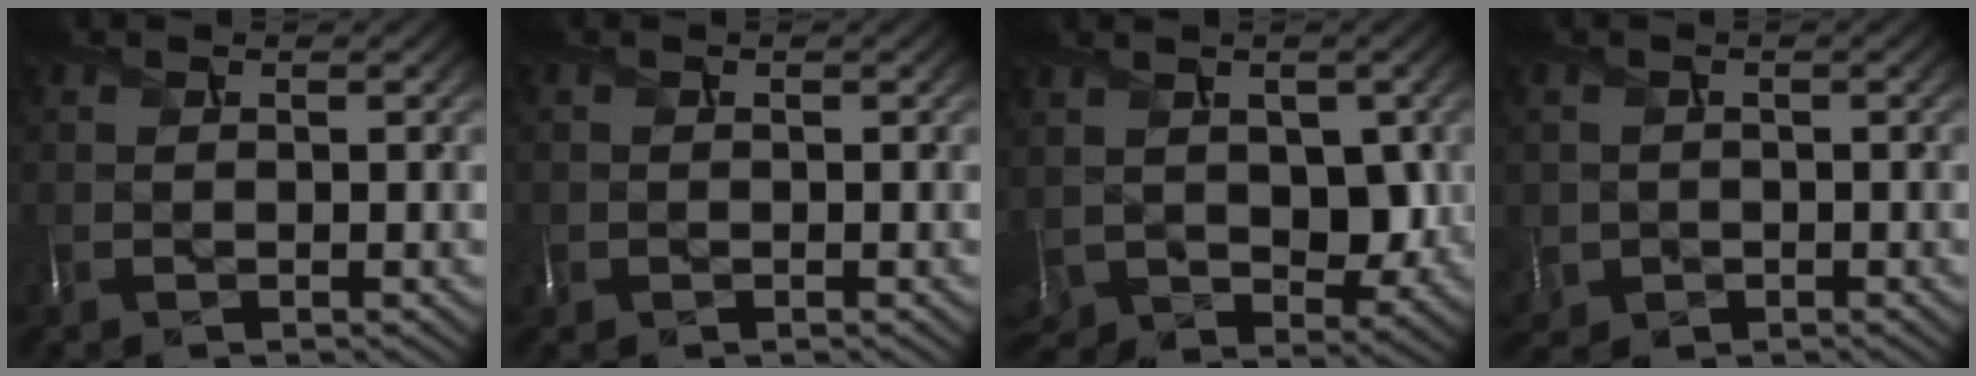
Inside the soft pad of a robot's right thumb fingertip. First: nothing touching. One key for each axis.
{"total": 0.8, "fx": -0.3, "fy": 0.5, "fz": -0.5, "tx": 0.008, "ty": -0.007, "tz": -0.002}
{"total": 8.4, "fx": 0.2, "fy": 6.1, "fz": 5.7, "tx": -0.141, "ty": -0.031, "tz": 0.023}
{"total": 2.2, "fx": -0.3, "fy": 2.1, "fz": -0.6, "tx": 0.000, "ty": -0.011, "tz": -0.005}